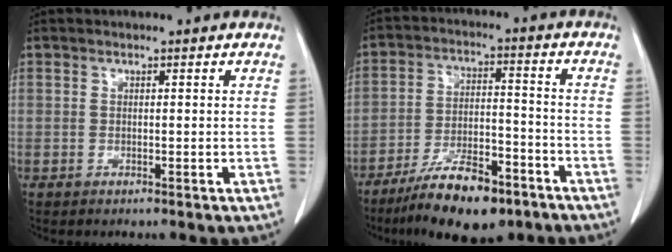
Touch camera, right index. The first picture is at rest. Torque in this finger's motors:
{"motor_torque": [0.77, -0.75, 0.40, 0.13]}